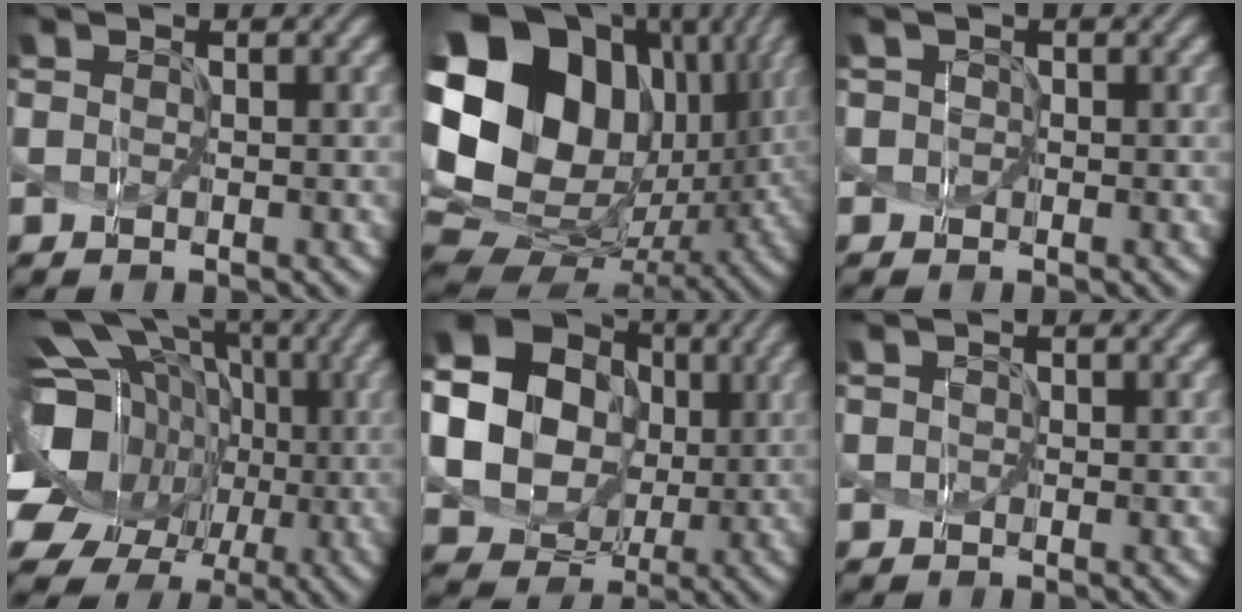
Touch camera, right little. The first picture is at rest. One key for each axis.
{"total": 22.0, "fx": 4.7, "fy": 17.0, "fz": 13.1, "tx": -0.279, "ty": 0.013, "tz": 0.097}
{"total": 2.0, "fx": 0.1, "fy": 1.9, "fz": 0.6, "tx": 0.016, "ty": 0.017, "tz": -0.028}
{"total": 16.5, "fx": -1.0, "fy": 13.9, "fz": 8.9, "tx": -0.194, "ty": 0.004, "tz": -0.030}
{"total": 17.3, "fx": 3.1, "fy": 15.7, "fz": 6.6, "tx": -0.184, "ty": 0.031, "tz": 0.034}
{"total": 0.7, "fx": 0.2, "fy": 0.7, "fz": 0.2, "tx": 0.011, "ty": 0.005, "tz": -0.011}